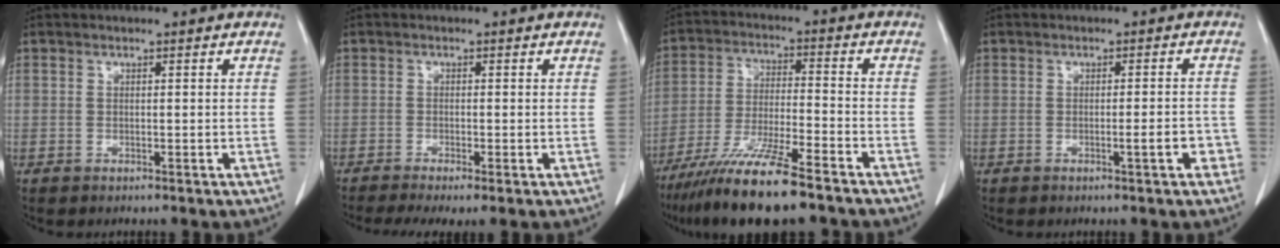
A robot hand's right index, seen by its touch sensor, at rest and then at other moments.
{"total": 6.3, "force": [-4.7, 0.6, 4.1], "torque": [-0.063, -0.015, -0.071]}
{"total": 13.8, "force": [-10.4, 0.7, 9.0], "torque": [-0.175, -0.038, -0.180]}
{"total": 3.0, "force": [-1.3, 0.5, 2.6], "torque": [-0.035, 0.002, -0.016]}